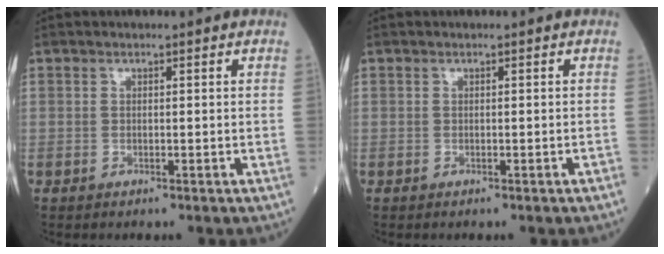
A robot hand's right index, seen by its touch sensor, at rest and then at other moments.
{"total": 0.0}